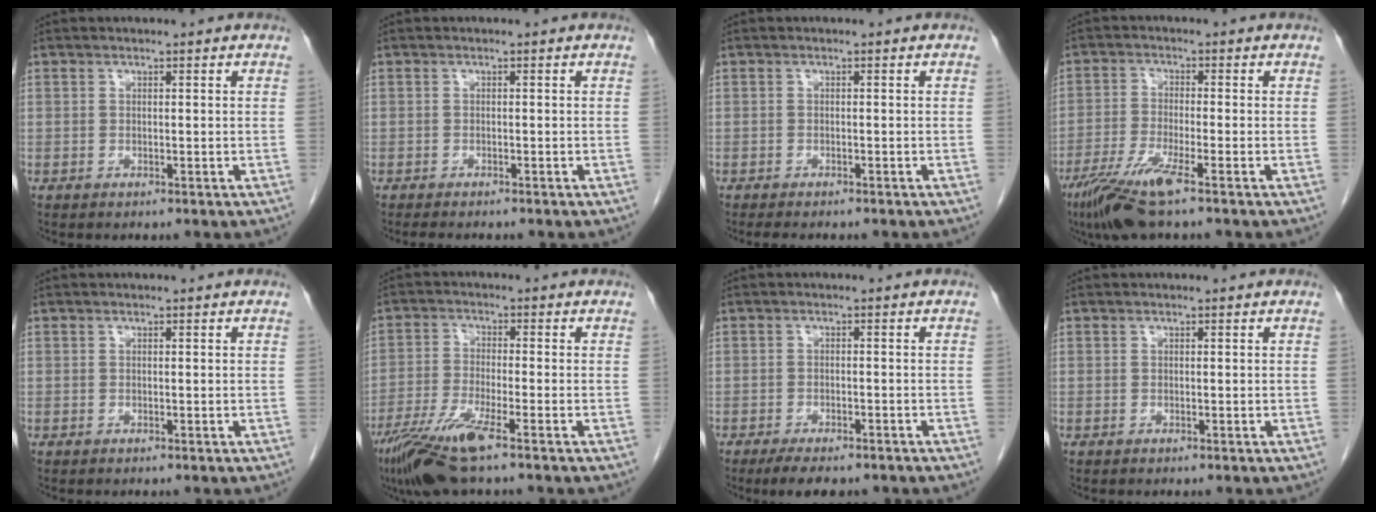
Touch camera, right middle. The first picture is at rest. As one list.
[{"total": 3.5, "force": [-3.0, 0.8, 1.6], "torque": [-0.019, -0.006, -0.035]}, {"total": 4.0, "force": [-3.3, 1.0, 1.8], "torque": [-0.021, -0.007, -0.039]}, {"total": 7.6, "force": [-4.8, 0.1, 5.9], "torque": [-0.121, -0.023, -0.093]}, {"total": 0.0}, {"total": 8.7, "force": [-5.5, 0.4, 6.7], "torque": [-0.139, -0.023, -0.105]}, {"total": 5.7, "force": [-4.5, 1.8, 3.1], "torque": [-0.046, -0.009, -0.063]}, {"total": 0.0}]